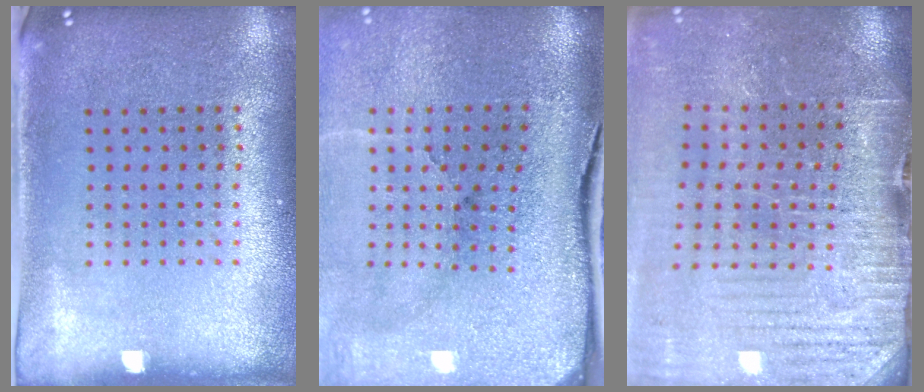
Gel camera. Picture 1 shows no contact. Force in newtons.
{"total": 5.3, "press": 4.2, "slide": 3.2}
{"total": 4.1, "press": 3.9, "slide": 1.3}